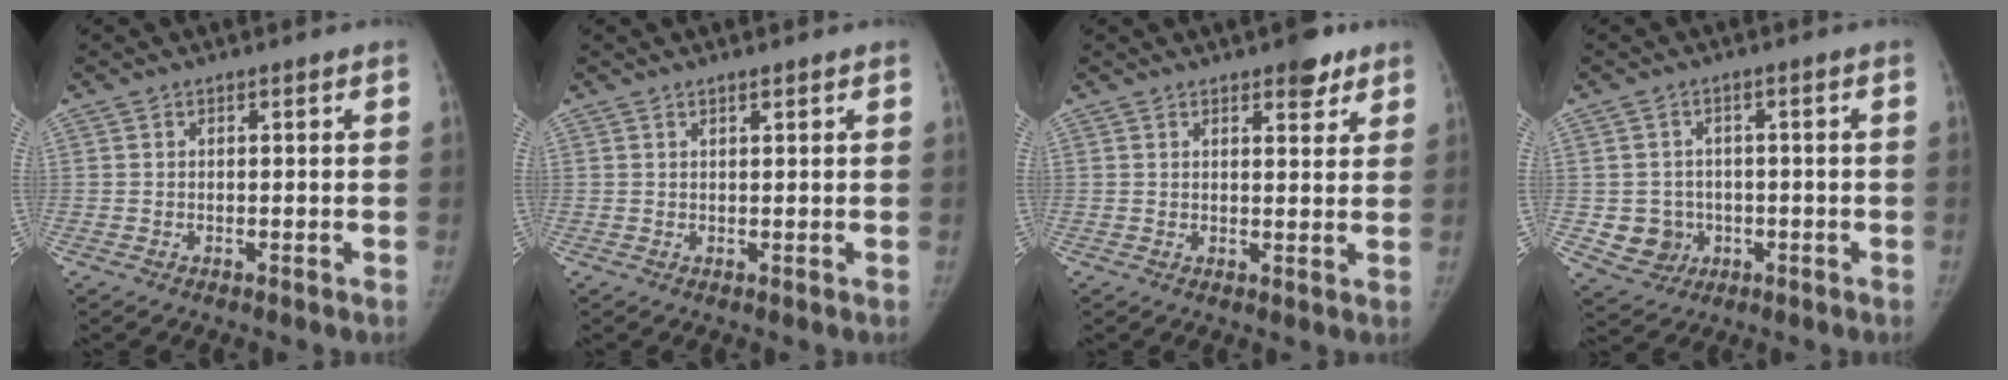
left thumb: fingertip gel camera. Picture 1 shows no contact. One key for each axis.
{"total": 1.1, "fx": 0.9, "fy": 0.2, "fz": 0.6, "tx": -0.008, "ty": -0.006, "tz": 0.016}
{"total": 5.2, "fx": 3.4, "fy": 2.1, "fz": 3.3, "tx": -0.023, "ty": -0.016, "tz": 0.042}
{"total": 5.7, "fx": -0.9, "fy": 5.5, "fz": 1.4, "tx": 0.003, "ty": 0.007, "tz": -0.005}